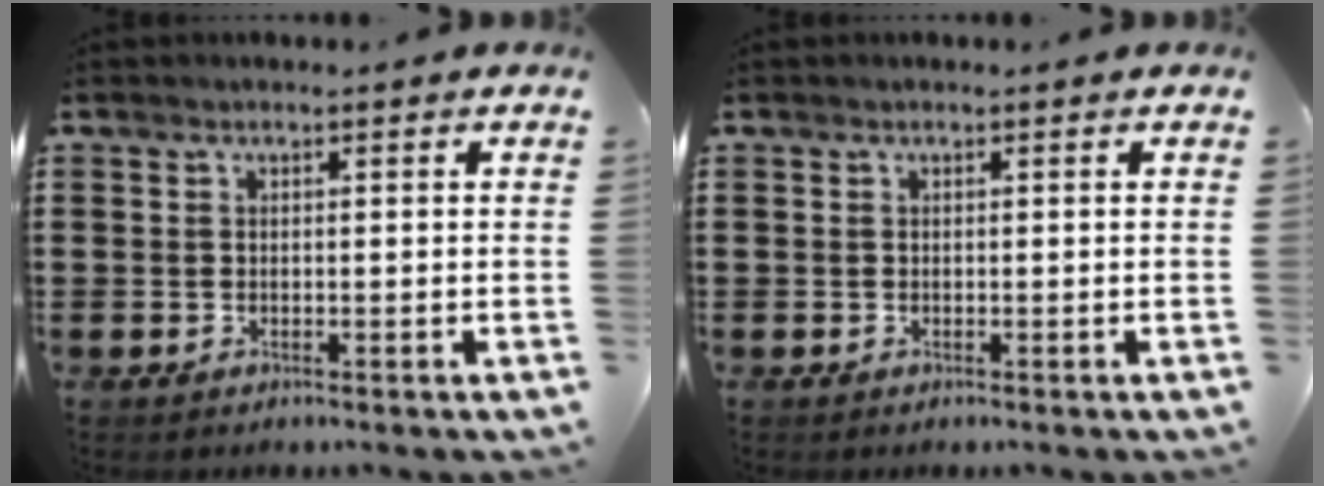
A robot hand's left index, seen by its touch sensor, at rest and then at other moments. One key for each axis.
{"total": 0.0}